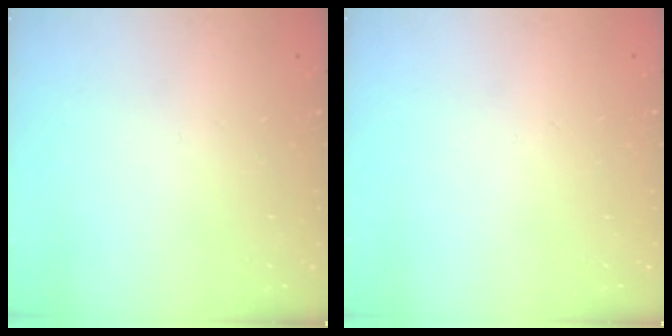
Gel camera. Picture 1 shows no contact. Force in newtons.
{"total": 0.0}